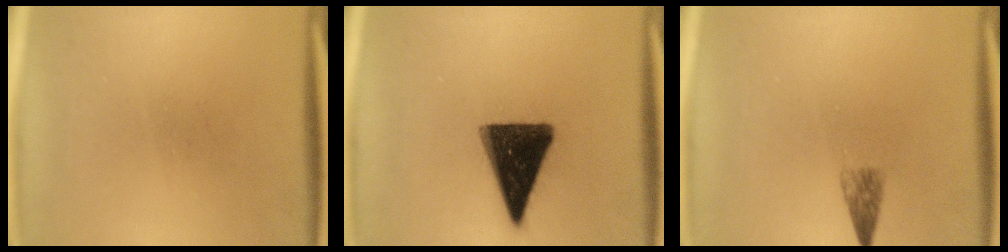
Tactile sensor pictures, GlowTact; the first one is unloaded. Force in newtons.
{"total": 15.0}
{"total": 2.0}